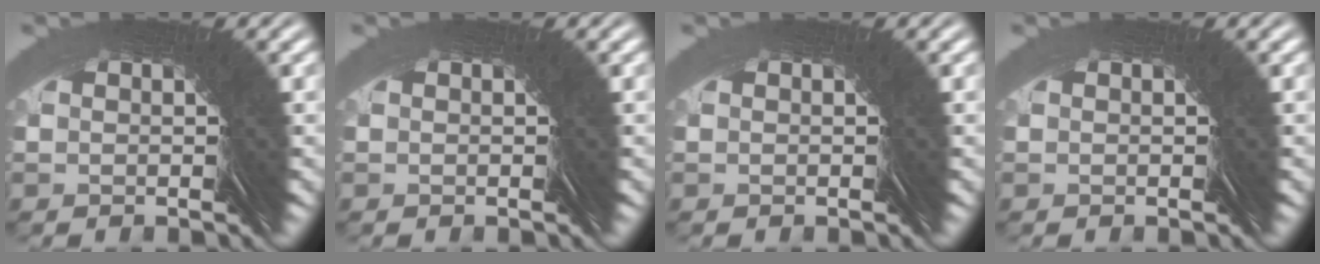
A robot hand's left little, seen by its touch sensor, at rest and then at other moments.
{"total": 0.0}
{"total": 0.0}
{"total": 0.0}